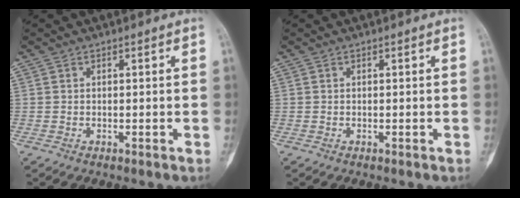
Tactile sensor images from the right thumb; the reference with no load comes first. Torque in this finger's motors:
{"motor_torque": [0.00, 0.00, 0.00, 0.00, 0.00]}